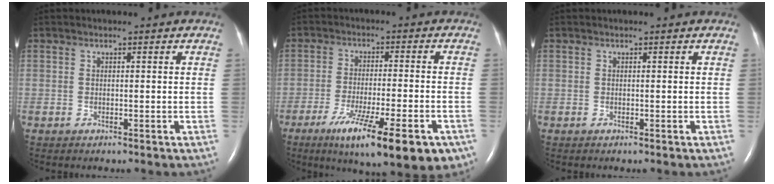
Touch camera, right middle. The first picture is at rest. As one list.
[{"total": 16.8, "force": [-10.0, 2.8, 13.2], "torque": [-0.158, -0.033, -0.149]}, {"total": 0.0}]